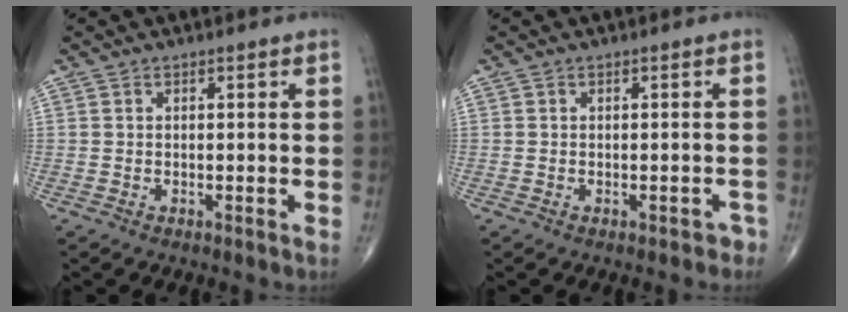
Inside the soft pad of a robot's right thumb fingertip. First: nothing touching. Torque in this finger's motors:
{"motor_torque": [-0.13, 0.03, -0.05, -0.01, 0.03]}